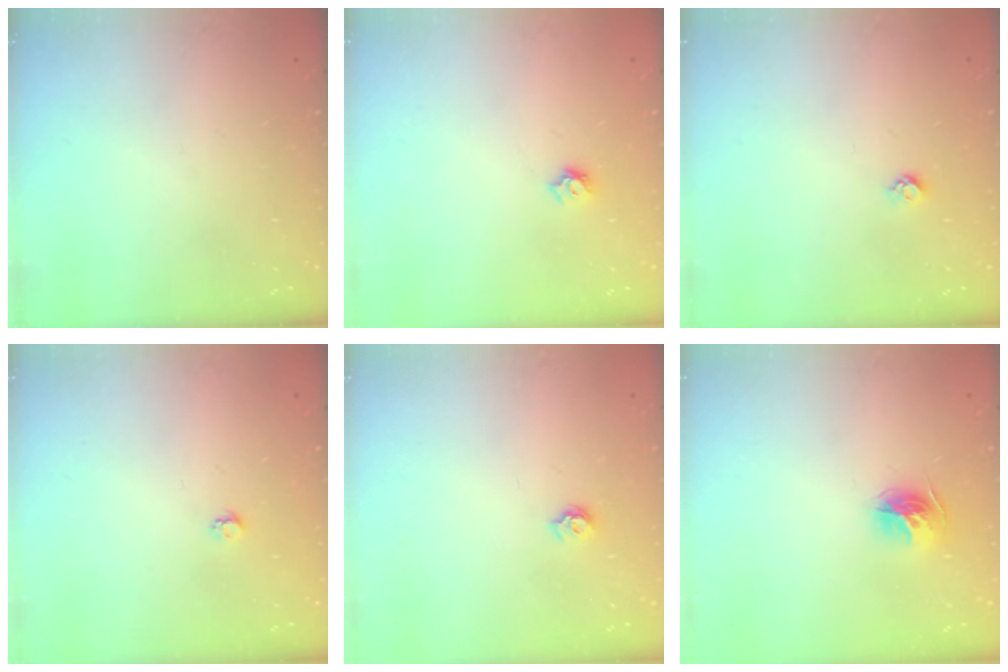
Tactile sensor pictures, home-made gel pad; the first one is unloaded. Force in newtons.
{"total": 4.8, "press": 4.8, "slide": 0.6}
{"total": 3.8, "press": 3.8, "slide": 0.6}
{"total": 3.2, "press": 3.2, "slide": 0.3}
{"total": 5.7, "press": 5.7, "slide": 0.6}
{"total": 10.3, "press": 10.3, "slide": 0.6}